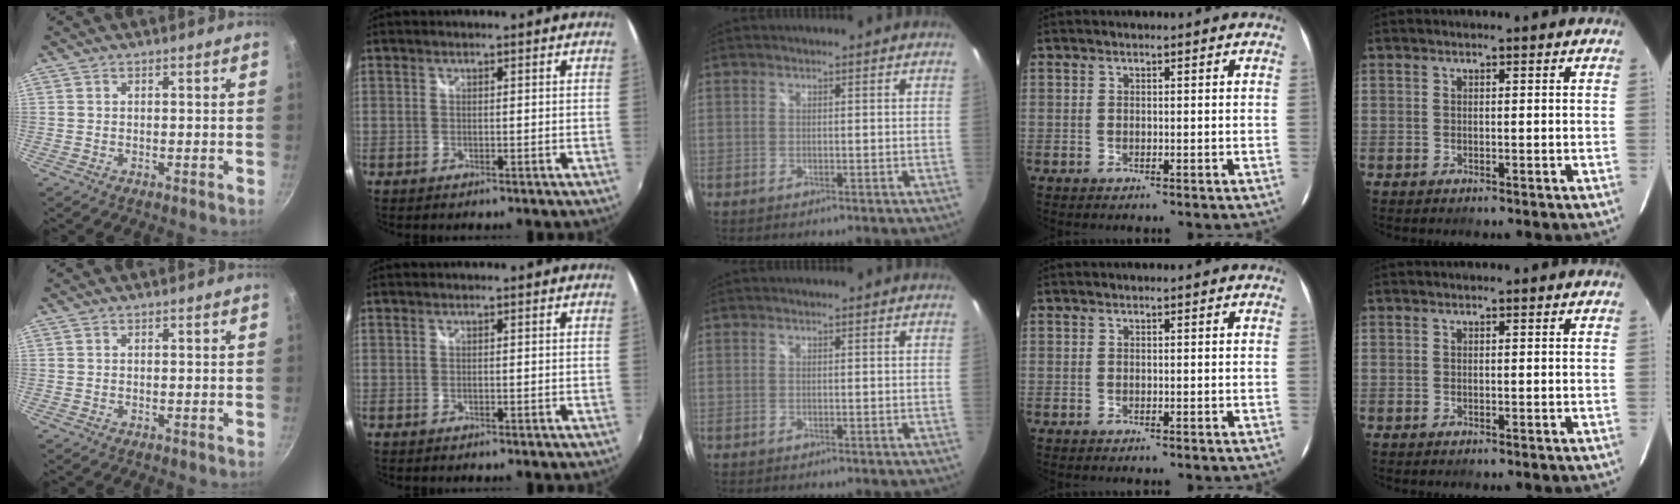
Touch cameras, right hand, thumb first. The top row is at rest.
{}